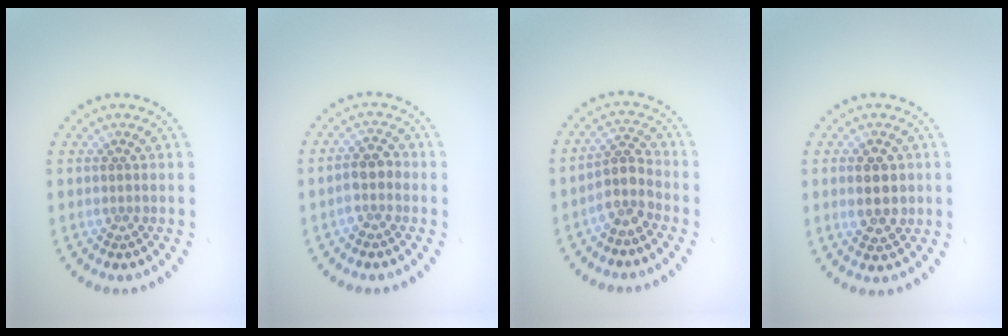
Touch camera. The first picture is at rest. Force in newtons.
{"total": 2.1, "press": 1.9, "slide": 0.9}
{"total": 2.7, "press": 2.1, "slide": 1.7}
{"total": 3.3, "press": 3.3, "slide": 0.3}